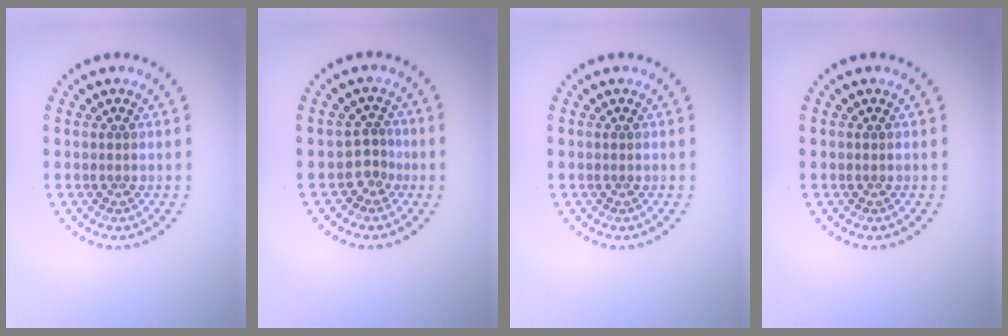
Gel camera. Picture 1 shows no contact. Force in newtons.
{"total": 1.8, "press": 1.2, "slide": 1.4}
{"total": 0.0}
{"total": 0.0}